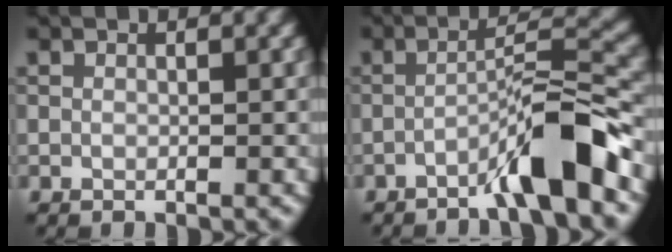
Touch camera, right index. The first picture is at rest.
{"total": 6.4, "force": [-3.5, 0.5, 5.4], "torque": [-0.082, 0.022, -0.069]}